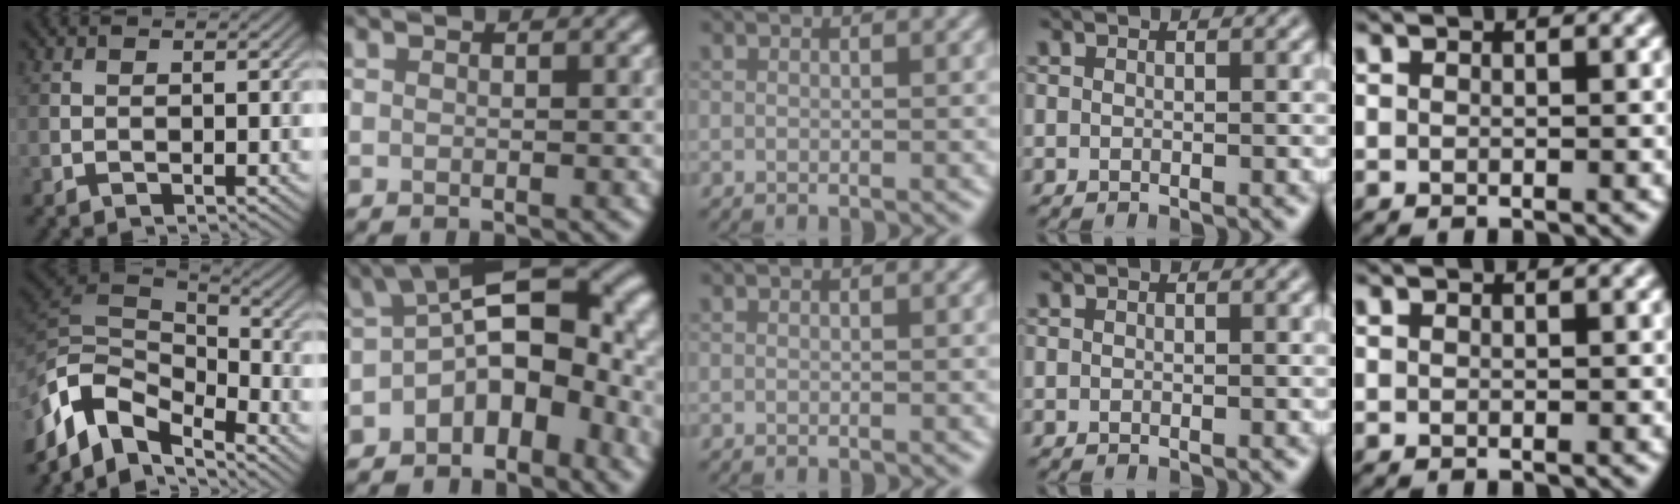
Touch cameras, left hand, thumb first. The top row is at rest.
{"thumb": {"total": 11.8, "force": [-6.1, 6.1, 8.1], "torque": [-0.179, -0.005, -0.121]}, "index": {"total": 9.7, "force": [-2.5, 5.6, 7.6], "torque": [-0.097, 0.006, -0.050]}}